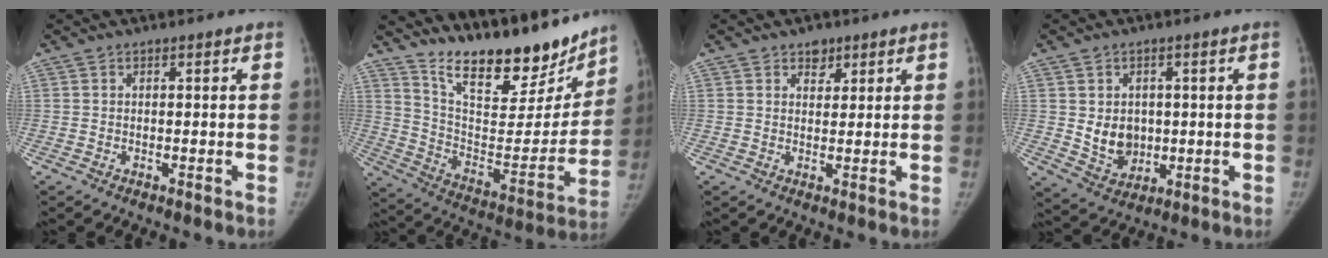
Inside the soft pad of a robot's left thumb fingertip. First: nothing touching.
{"total": 24.8, "force": [20.0, 8.0, 12.3], "torque": [-0.151, -0.109, 0.310]}
{"total": 2.8, "force": [1.8, 1.9, 1.0], "torque": [0.005, -0.011, 0.027]}
{"total": 7.1, "force": [0.3, 5.8, 4.1], "torque": [-0.035, -0.009, 0.023]}